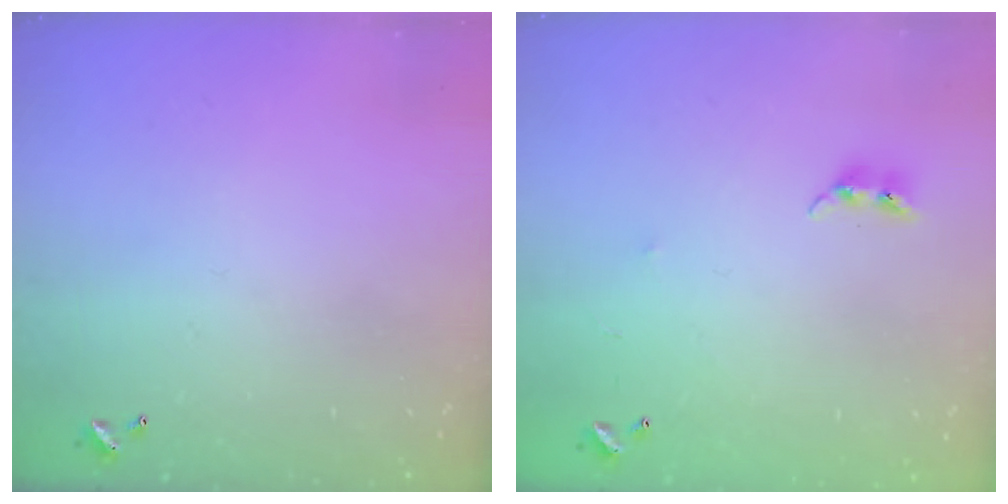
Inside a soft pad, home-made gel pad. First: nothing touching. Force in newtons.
{"total": 6.2, "press": 6.2, "slide": 0.2}